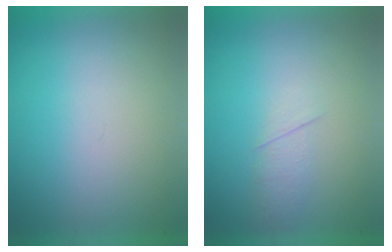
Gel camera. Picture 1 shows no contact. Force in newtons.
{"total": 2.1}